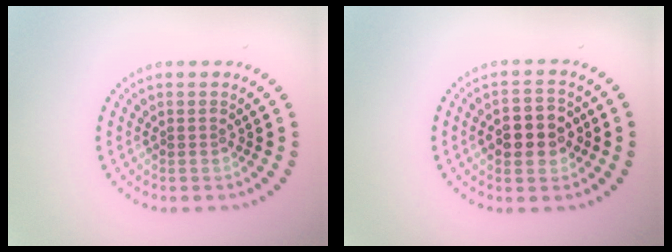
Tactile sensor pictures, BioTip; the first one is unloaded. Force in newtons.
{"total": 4.3, "press": 4.3, "slide": 0.3}